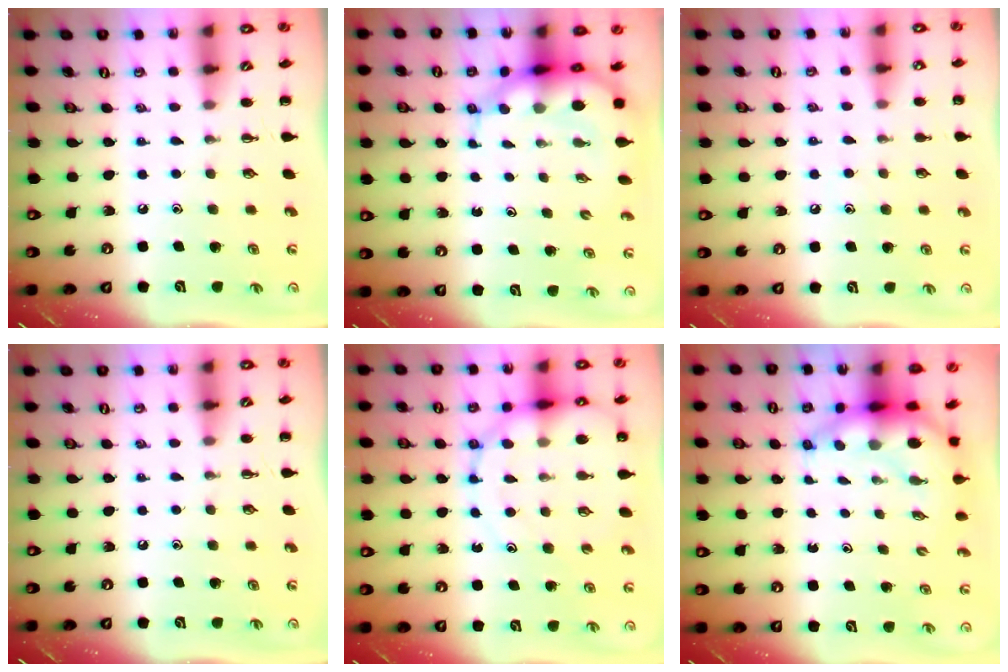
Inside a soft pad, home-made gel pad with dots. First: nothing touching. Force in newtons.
{"total": 8.1, "press": 7.7, "slide": 2.4}
{"total": 6.9, "press": 6.7, "slide": 1.8}
{"total": 0.0}
{"total": 12.8, "press": 12.4, "slide": 3.1}
{"total": 6.5, "press": 6.3, "slide": 1.8}